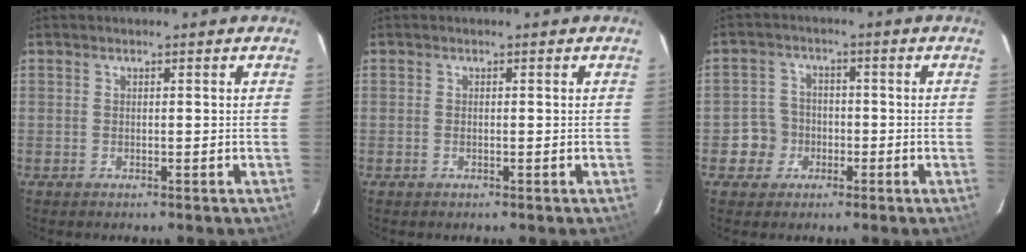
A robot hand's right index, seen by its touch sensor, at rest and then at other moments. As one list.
[{"total": 0.0}, {"total": 5.1, "force": [-1.8, 4.8, 0.1], "torque": [0.001, 0.020, -0.031]}]